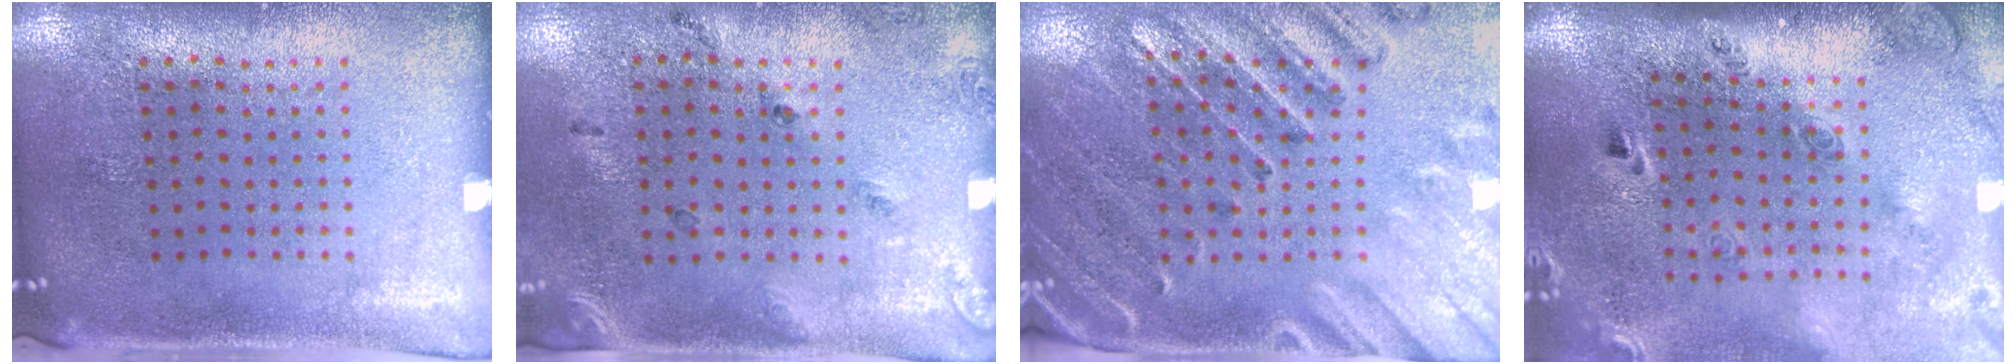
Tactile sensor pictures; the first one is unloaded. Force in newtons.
{"total": 1.7, "press": 1.0, "slide": 1.4}
{"total": 2.9, "press": 2.7, "slide": 0.9}
{"total": 2.9, "press": 2.0, "slide": 2.1}